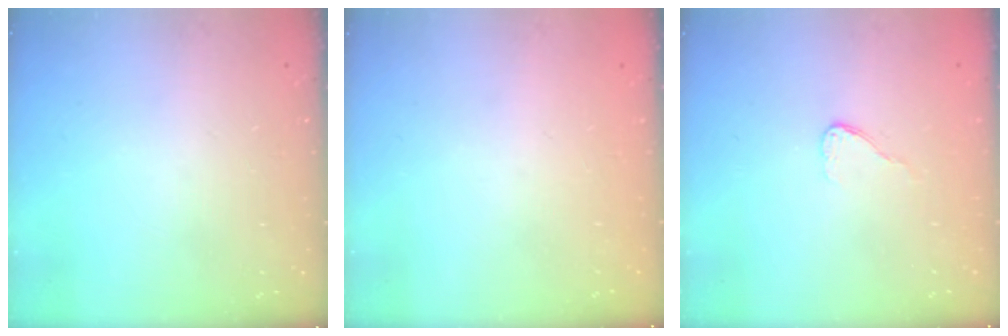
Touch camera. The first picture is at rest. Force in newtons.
{"total": 0.0}
{"total": 3.5, "press": 3.5, "slide": 0.3}